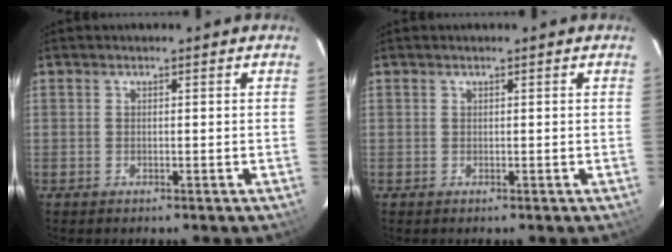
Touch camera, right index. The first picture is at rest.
{"total": 0.0}